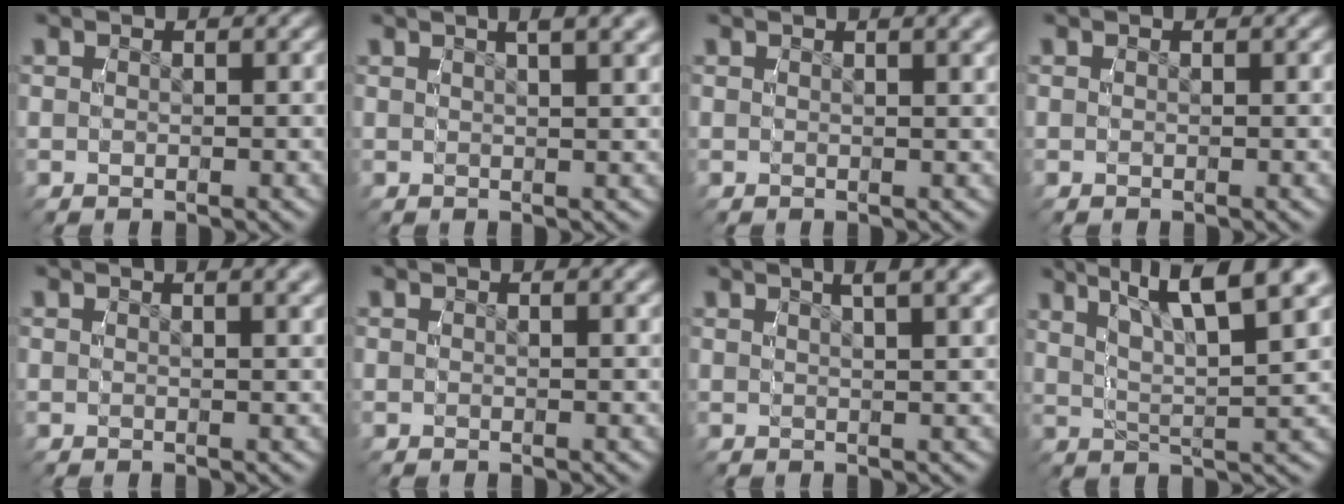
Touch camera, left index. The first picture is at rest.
{"total": 3.7, "force": [2.4, 0.2, 2.7], "torque": [-0.028, 0.019, 0.032]}
{"total": 1.3, "force": [1.0, -0.4, 0.7], "torque": [-0.003, 0.011, 0.012]}
{"total": 0.0}
{"total": 1.7, "force": [1.3, -0.4, 1.0], "torque": [-0.006, 0.011, 0.016]}
{"total": 0.6, "force": [0.5, -0.4, 0.1], "torque": [0.001, 0.008, 0.005]}
{"total": 4.2, "force": [2.9, 0.4, 3.0], "torque": [-0.031, 0.018, 0.039]}
{"total": 7.6, "force": [4.4, 1.7, 5.9], "torque": [-0.084, 0.014, 0.064]}